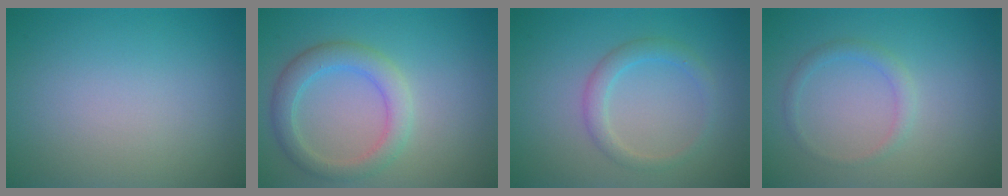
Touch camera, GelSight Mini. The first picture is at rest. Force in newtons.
{"total": 3.7, "press": 3.7, "slide": 0.1}
{"total": 2.0, "press": 2.0, "slide": 0.2}
{"total": 1.2, "press": 1.2, "slide": 0.0}